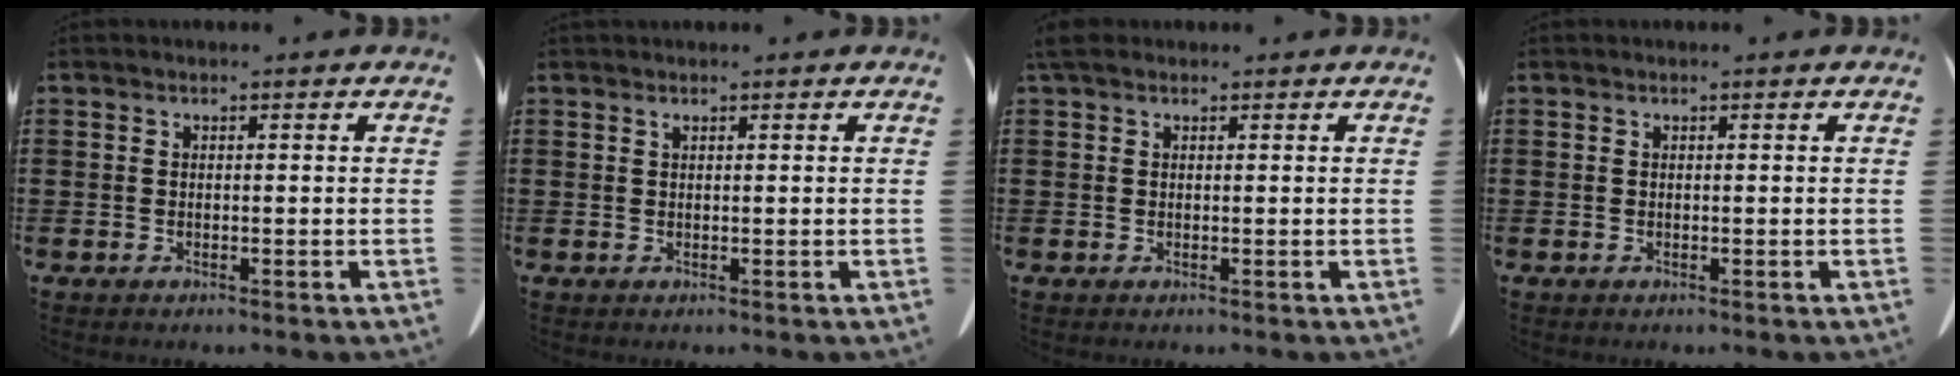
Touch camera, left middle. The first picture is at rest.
{"total": 0.6, "force": [0.4, 0.1, 0.4], "torque": [-0.010, 0.000, 0.008]}
{"total": 1.7, "force": [1.0, 1.1, 0.9], "torque": [-0.023, 0.006, 0.020]}
{"total": 0.0}